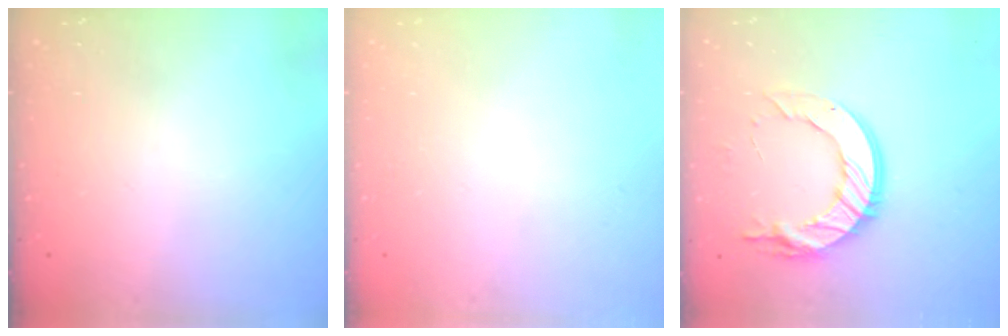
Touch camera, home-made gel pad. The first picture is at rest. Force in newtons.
{"total": 0.0}
{"total": 14.6, "press": 14.5, "slide": 0.9}